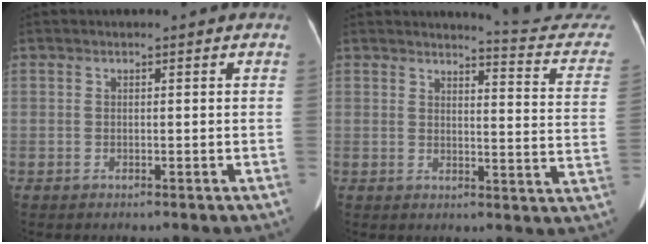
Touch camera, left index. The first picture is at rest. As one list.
[{"total": 12.3, "force": [12.2, -0.6, 1.1], "torque": [-0.005, -0.105, 0.113]}]